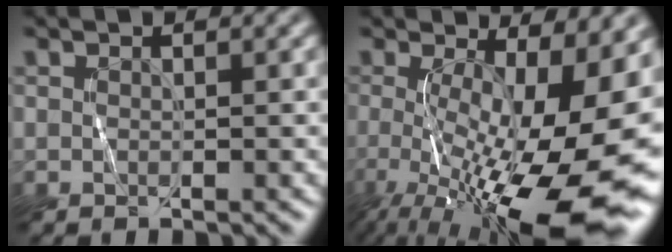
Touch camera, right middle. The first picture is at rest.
{"total": 17.5, "force": [-2.8, 6.7, 15.9], "torque": [-0.227, -0.033, -0.030]}